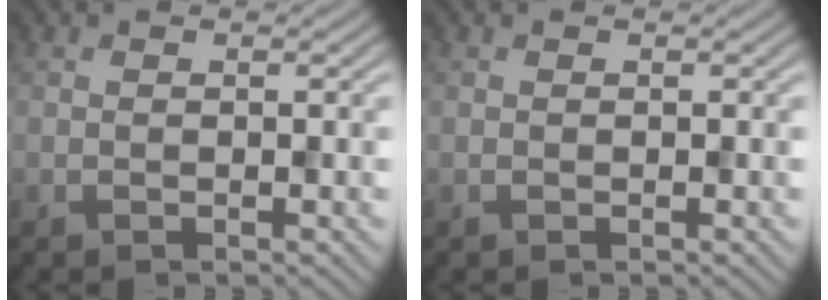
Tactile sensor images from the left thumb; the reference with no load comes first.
{"total": 0.0}